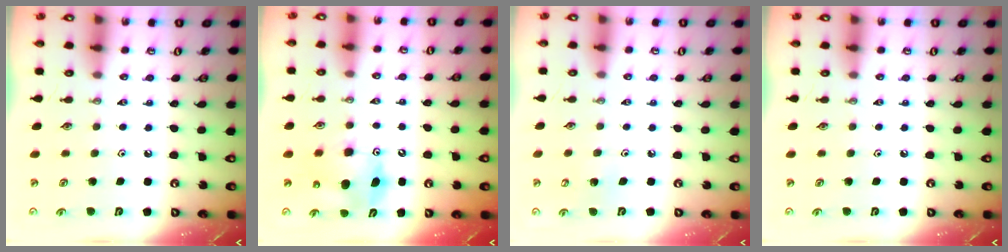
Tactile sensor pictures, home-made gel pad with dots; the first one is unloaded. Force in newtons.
{"total": 9.7, "press": 9.7, "slide": 0.4}
{"total": 5.0, "press": 5.0, "slide": 0.5}
{"total": 0.0}